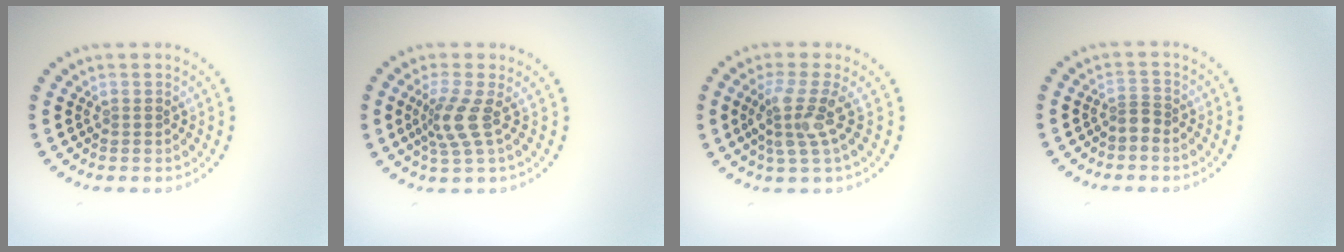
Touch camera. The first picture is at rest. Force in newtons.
{"total": 2.8, "press": 2.1, "slide": 1.9}
{"total": 3.3, "press": 2.5, "slide": 2.1}
{"total": 0.9, "press": 0.6, "slide": 0.7}